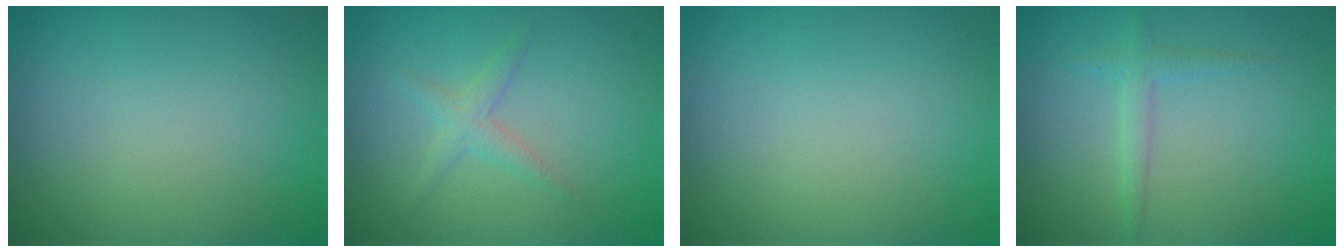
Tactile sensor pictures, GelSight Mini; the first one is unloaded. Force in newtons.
{"total": 1.6, "press": 1.6, "slide": 0.1}
{"total": 0.0}
{"total": 1.4, "press": 1.4, "slide": 0.0}